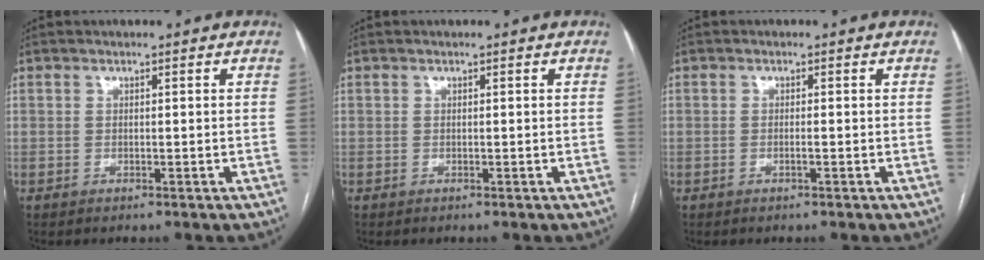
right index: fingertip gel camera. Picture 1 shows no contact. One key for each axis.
{"total": 0.0}
{"total": 0.6, "fx": -0.3, "fy": -0.1, "fz": 0.6, "tx": -0.011, "ty": 0.001, "tz": -0.004}